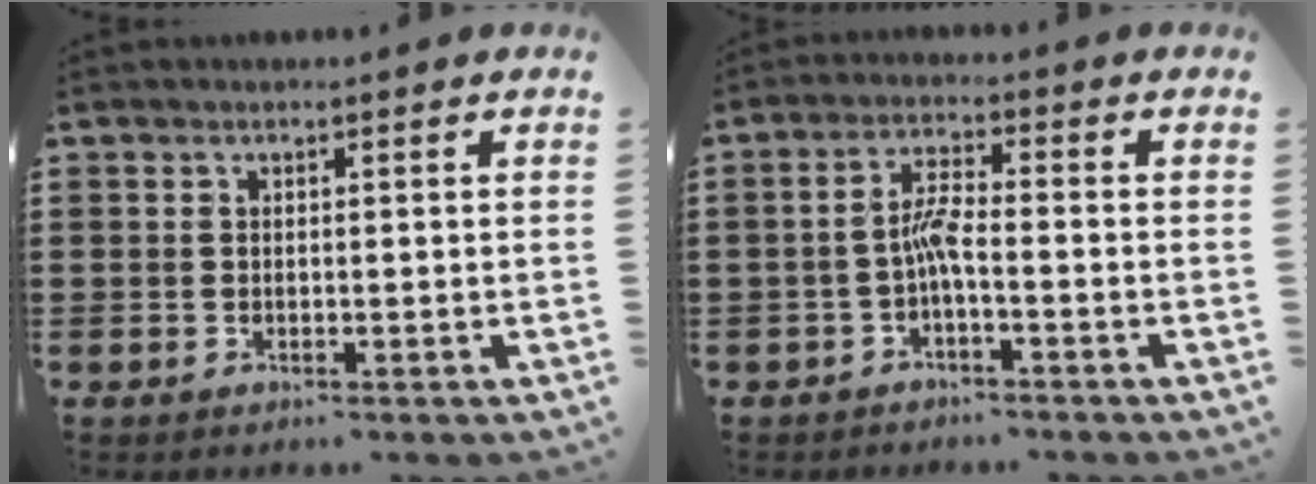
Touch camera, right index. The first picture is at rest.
{"total": 3.9, "force": [-1.5, 0.3, 3.6], "torque": [-0.075, 0.001, -0.032]}